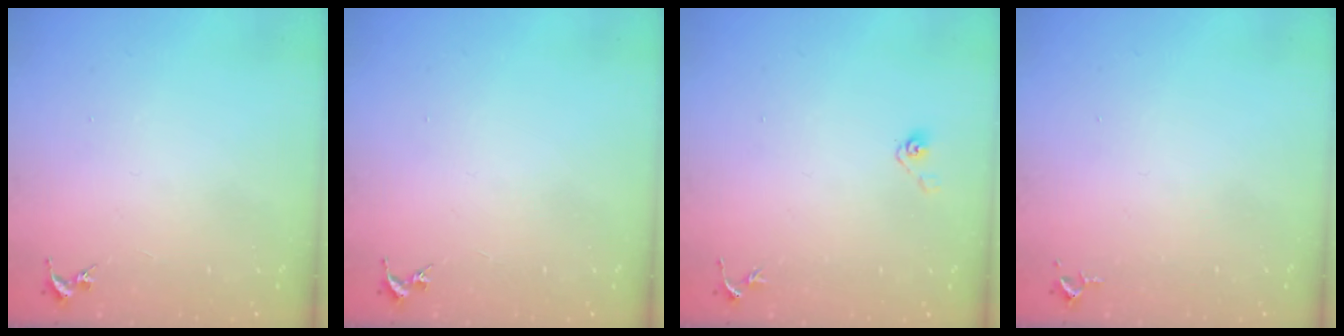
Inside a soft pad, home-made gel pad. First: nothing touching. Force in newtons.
{"total": 0.0}
{"total": 3.7, "press": 3.2, "slide": 1.9}
{"total": 2.6, "press": 2.6, "slide": 0.4}